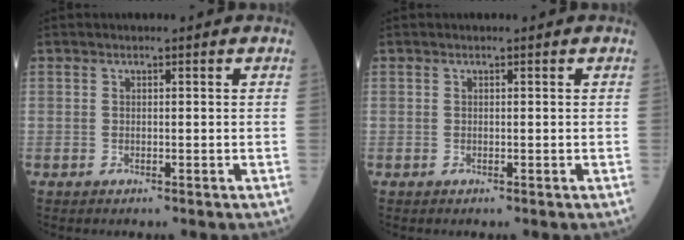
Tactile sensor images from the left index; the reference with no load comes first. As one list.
[{"total": 0.0}]